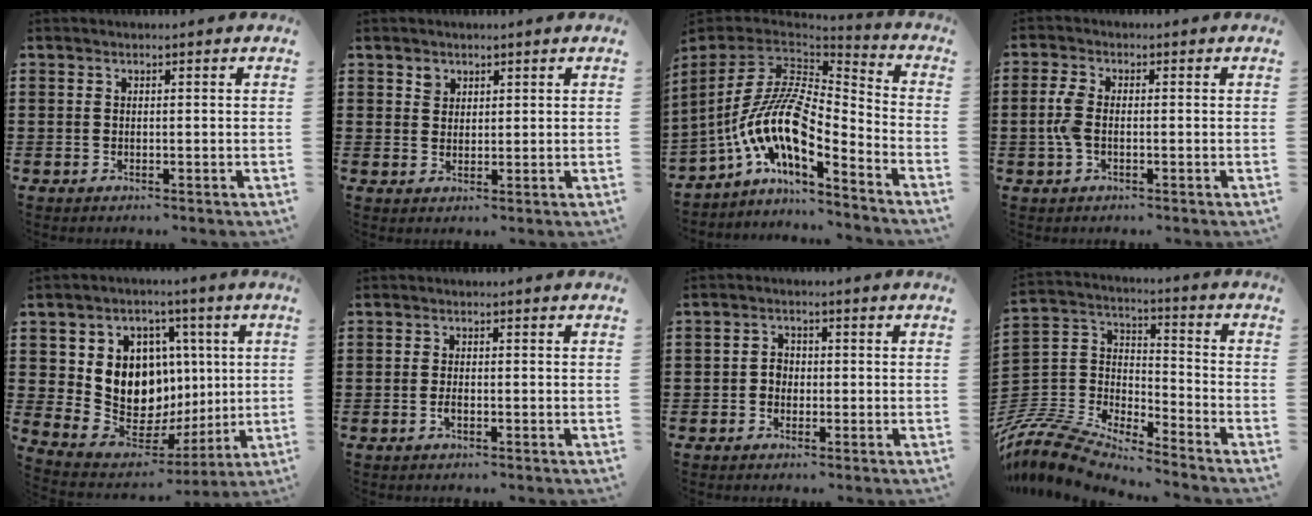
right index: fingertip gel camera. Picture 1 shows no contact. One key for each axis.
{"total": 1.8, "fx": 1.3, "fy": 1.3, "fz": 0.2, "tx": -0.008, "ty": 0.006, "tz": 0.025}
{"total": 13.9, "fx": -5.7, "fy": 5.4, "fz": 11.4, "tx": -0.269, "ty": -0.013, "tz": -0.127}
{"total": 3.6, "fx": -0.6, "fy": 1.6, "fz": 3.1, "tx": -0.086, "ty": -0.007, "tz": -0.019}
{"total": 11.3, "fx": 2.5, "fy": 9.9, "fz": 4.7, "tx": -0.110, "ty": -0.033, "tz": 0.052}
{"total": 1.1, "fx": -0.5, "fy": 0.4, "fz": 0.9, "tx": -0.018, "ty": -0.002, "tz": -0.008}
{"total": 1.9, "fx": -0.6, "fy": 1.6, "fz": 0.9, "tx": -0.021, "ty": 0.006, "tz": -0.013}
{"total": 8.2, "fx": -7.8, "fy": 1.8, "fz": 1.8, "tx": -0.074, "ty": -0.008, "tz": -0.167}